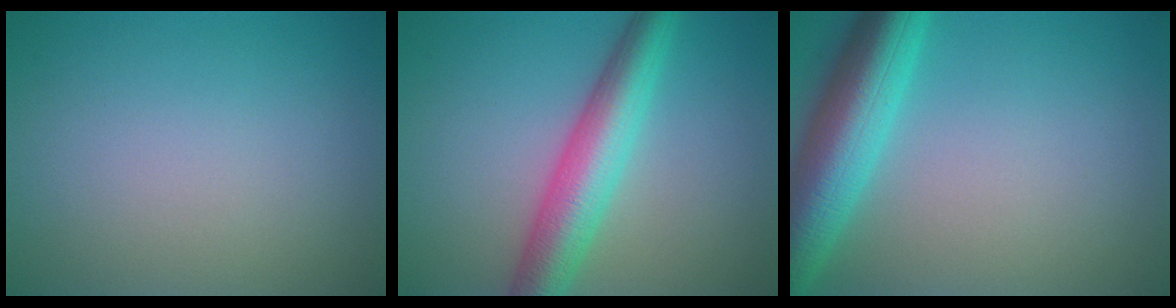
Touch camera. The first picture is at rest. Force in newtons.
{"total": 6.4, "press": 6.3, "slide": 0.2}
{"total": 8.1, "press": 8.1, "slide": 0.3}